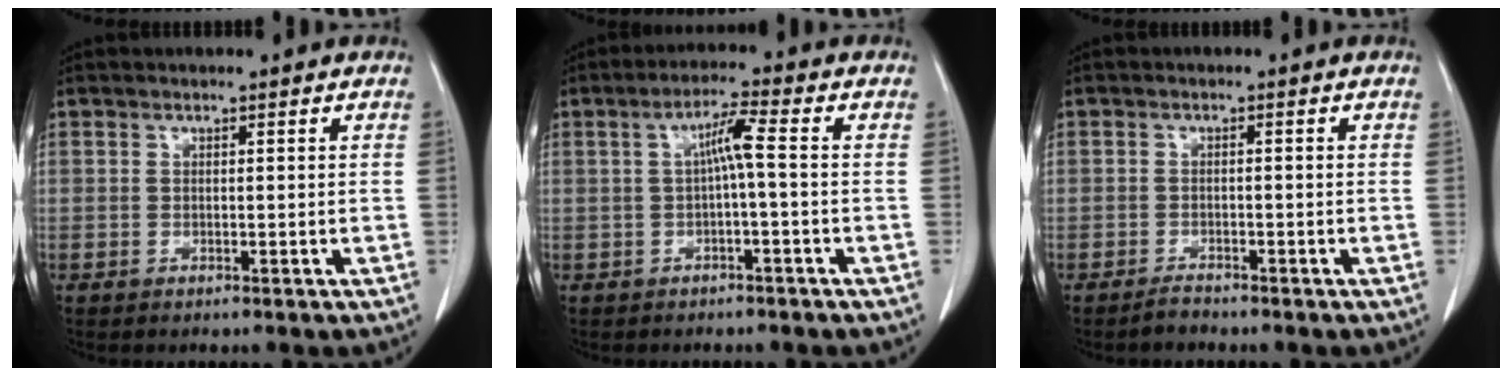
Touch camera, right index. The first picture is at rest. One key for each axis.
{"total": 4.1, "fx": 0.0, "fy": 0.0, "fz": 4.1, "tx": -0.075, "ty": 0.016, "tz": 0.002}
{"total": 1.5, "fx": -1.4, "fy": 0.4, "fz": 0.3, "tx": -0.005, "ty": -0.001, "tz": -0.024}